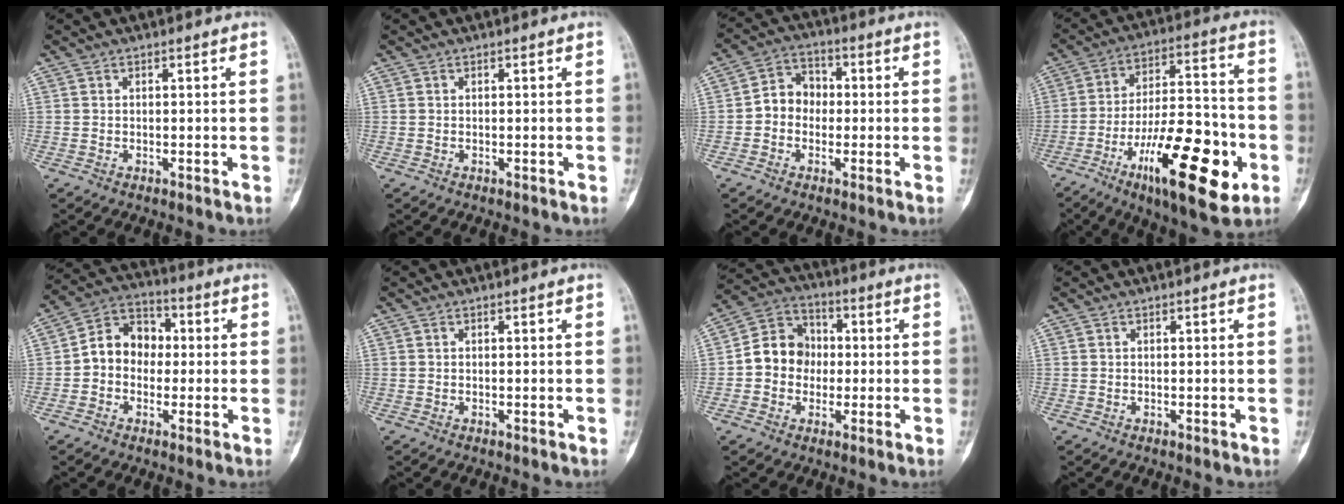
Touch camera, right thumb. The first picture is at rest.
{"total": 0.0}
{"total": 6.5, "force": [-0.7, 5.6, 3.3], "torque": [-0.032, 0.026, -0.028]}
{"total": 23.5, "force": [-9.3, 8.1, 20.0], "torque": [-0.309, 0.039, -0.144]}
{"total": 9.6, "force": [-0.4, 7.8, 5.5], "torque": [-0.064, 0.036, -0.020]}
{"total": 0.0}
{"total": 10.0, "force": [-0.6, 8.8, 4.7], "torque": [-0.053, 0.032, -0.025]}
{"total": 0.0}